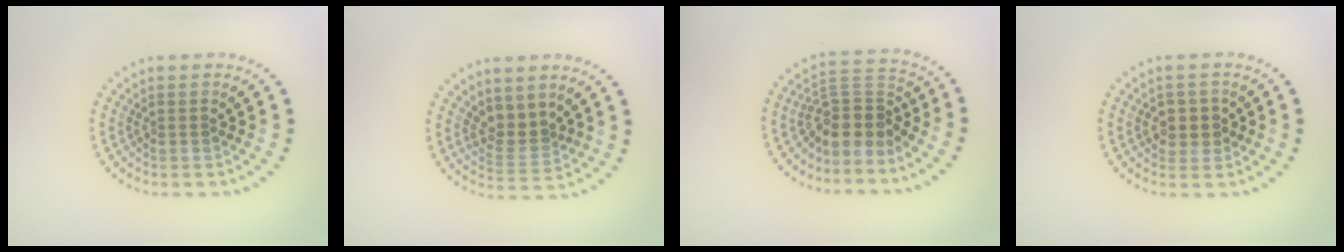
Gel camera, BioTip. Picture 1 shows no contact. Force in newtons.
{"total": 2.6, "press": 2.3, "slide": 1.2}
{"total": 4.0, "press": 3.2, "slide": 2.5}
{"total": 2.4, "press": 2.3, "slide": 0.9}